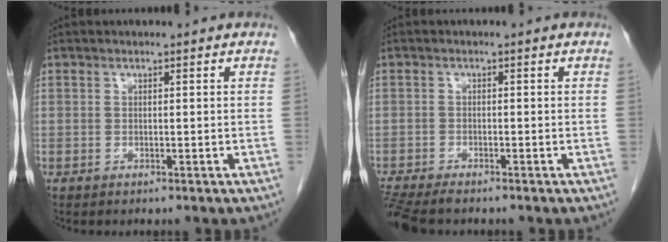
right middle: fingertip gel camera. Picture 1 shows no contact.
{"total": 5.7, "force": [-5.0, 0.7, 2.6], "torque": [-0.045, -0.017, -0.088]}